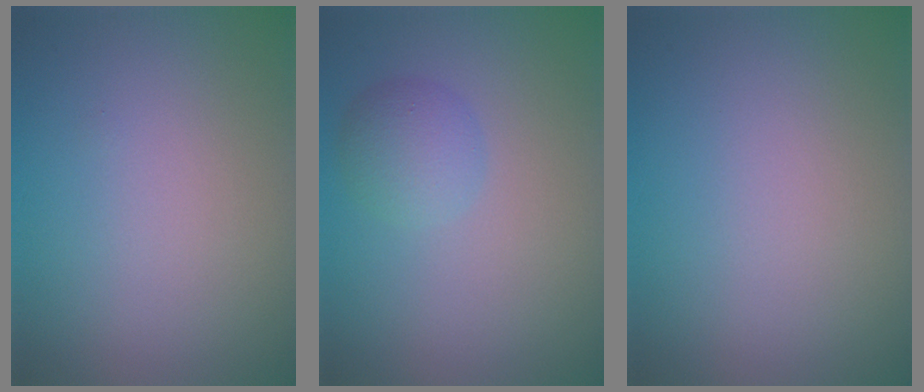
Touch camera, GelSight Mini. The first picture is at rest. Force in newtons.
{"total": 2.5, "press": 2.5, "slide": 0.2}
{"total": 0.0}